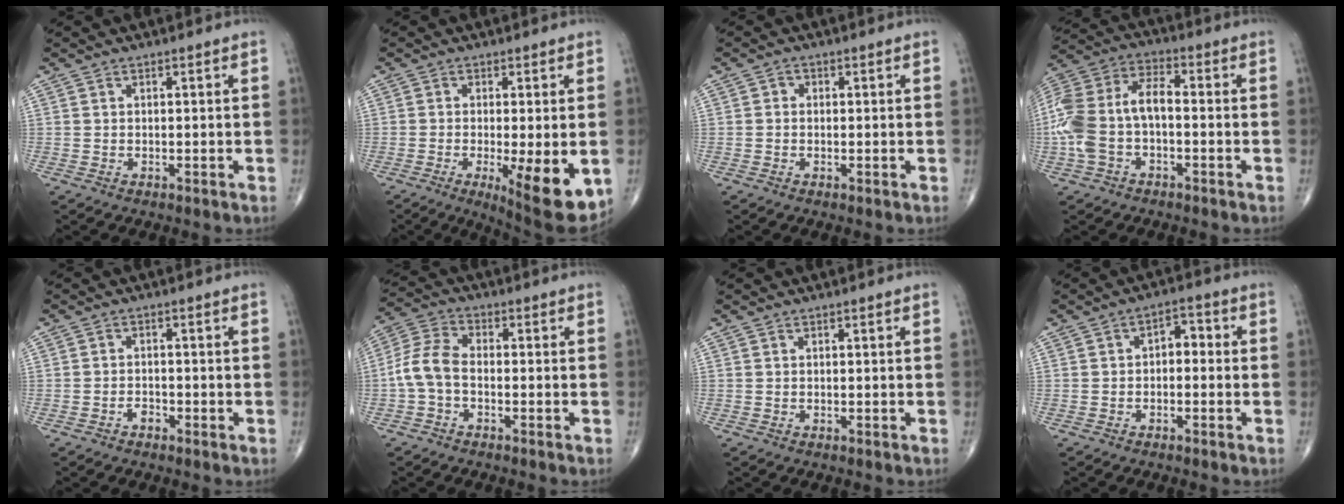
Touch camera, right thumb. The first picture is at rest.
{"total": 12.2, "force": [-3.1, 3.5, 11.3], "torque": [-0.162, -0.026, -0.038]}
{"total": 1.1, "force": [-0.1, 1.0, 0.5], "torque": [0.001, 0.003, -0.006]}
{"total": 14.3, "force": [-2.2, 7.9, 11.6], "torque": [-0.261, 0.040, -0.046]}
{"total": 1.6, "force": [-1.1, 1.0, 0.7], "torque": [-0.008, 0.004, -0.022]}
{"total": 6.7, "force": [-1.5, 3.9, 5.2], "torque": [-0.113, 0.022, -0.042]}
{"total": 0.0}
{"total": 3.9, "force": [-0.4, 2.5, 3.0], "torque": [-0.027, 0.021, -0.018]}